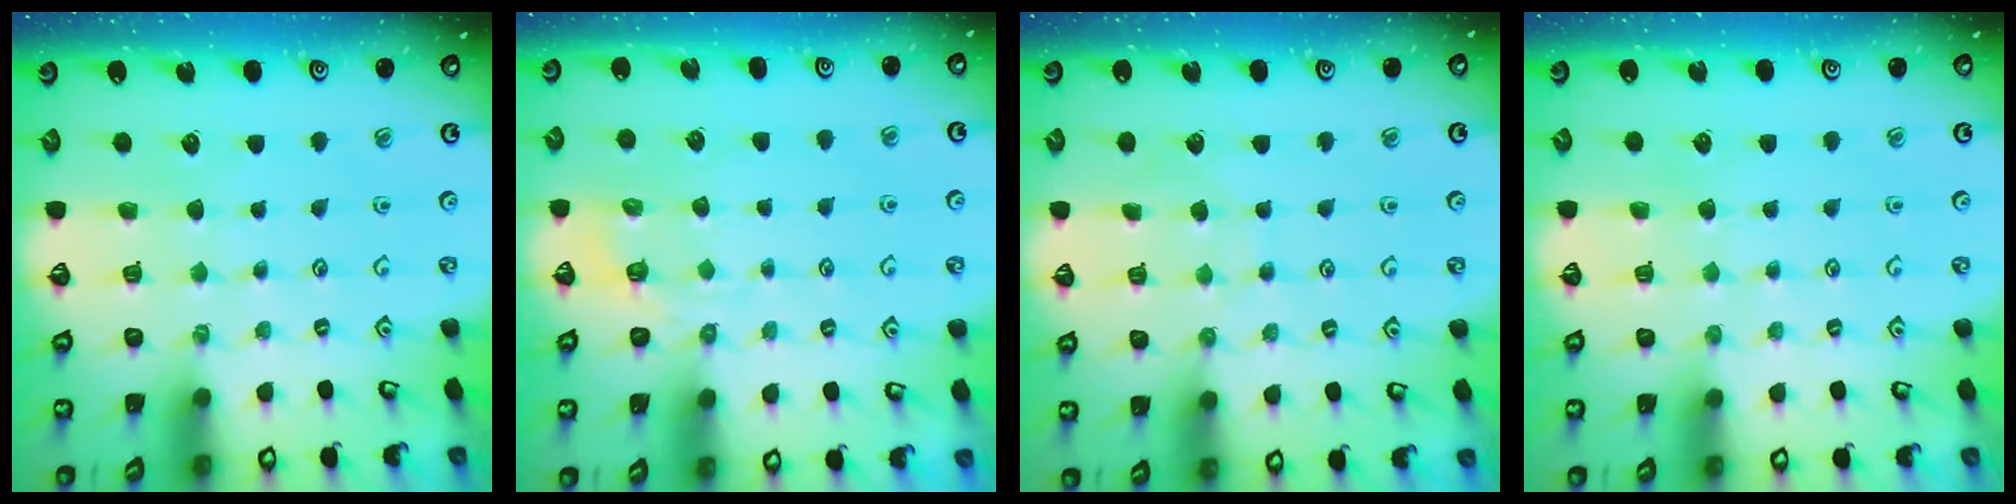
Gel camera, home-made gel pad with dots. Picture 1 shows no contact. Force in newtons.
{"total": 2.3, "press": 1.5, "slide": 1.7}
{"total": 4.9, "press": 4.9, "slide": 0.4}
{"total": 0.9, "press": 0.9, "slide": 0.1}